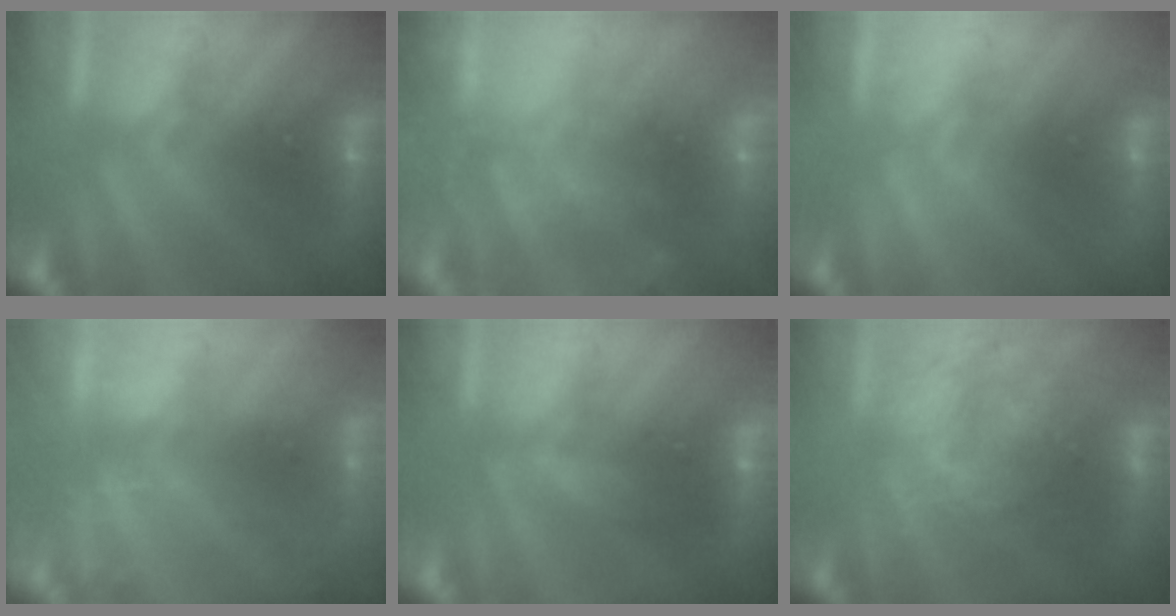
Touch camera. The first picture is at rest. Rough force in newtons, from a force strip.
{"total": 5.8}
{"total": 2.1}
{"total": 1.8}
{"total": 1.7}
{"total": 3.7}